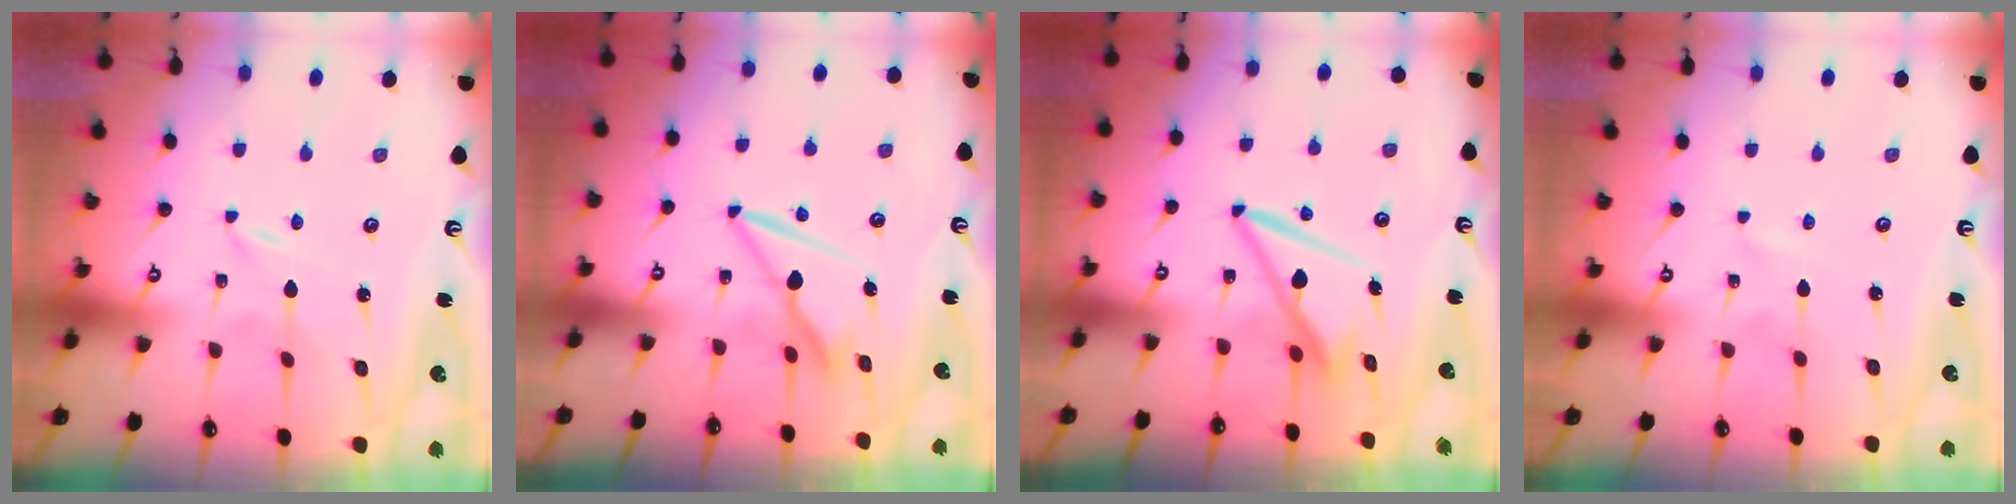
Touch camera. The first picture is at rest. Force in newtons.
{"total": 8.3, "press": 8.2, "slide": 1.2}
{"total": 7.2, "press": 7.2, "slide": 0.5}
{"total": 0.0}